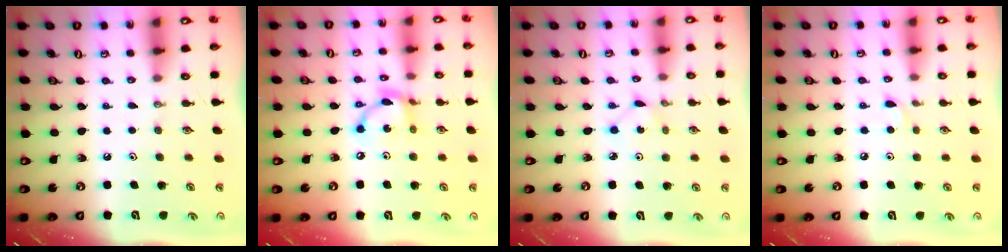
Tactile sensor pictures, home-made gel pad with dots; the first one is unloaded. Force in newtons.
{"total": 9.6, "press": 9.6, "slide": 0.4}
{"total": 1.0, "press": 1.0, "slide": 0.1}
{"total": 4.7, "press": 4.6, "slide": 0.6}